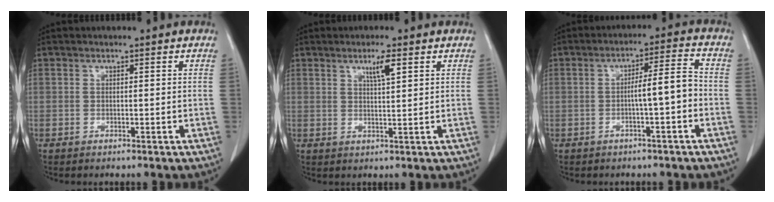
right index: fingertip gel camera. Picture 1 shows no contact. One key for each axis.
{"total": 3.4, "fx": 1.8, "fy": -0.1, "fz": 2.9, "tx": -0.051, "ty": -0.003, "tz": 0.029}
{"total": 5.8, "fx": -1.4, "fy": 0.1, "fz": 5.7, "tx": -0.083, "ty": 0.019, "tz": -0.022}